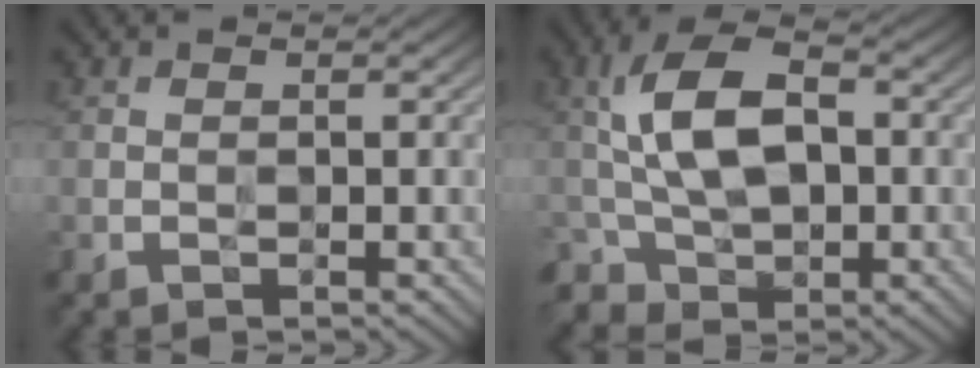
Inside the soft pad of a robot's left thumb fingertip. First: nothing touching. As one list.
[{"total": 8.3, "force": [-0.5, 5.0, 6.6], "torque": [-0.137, 0.009, -0.014]}]